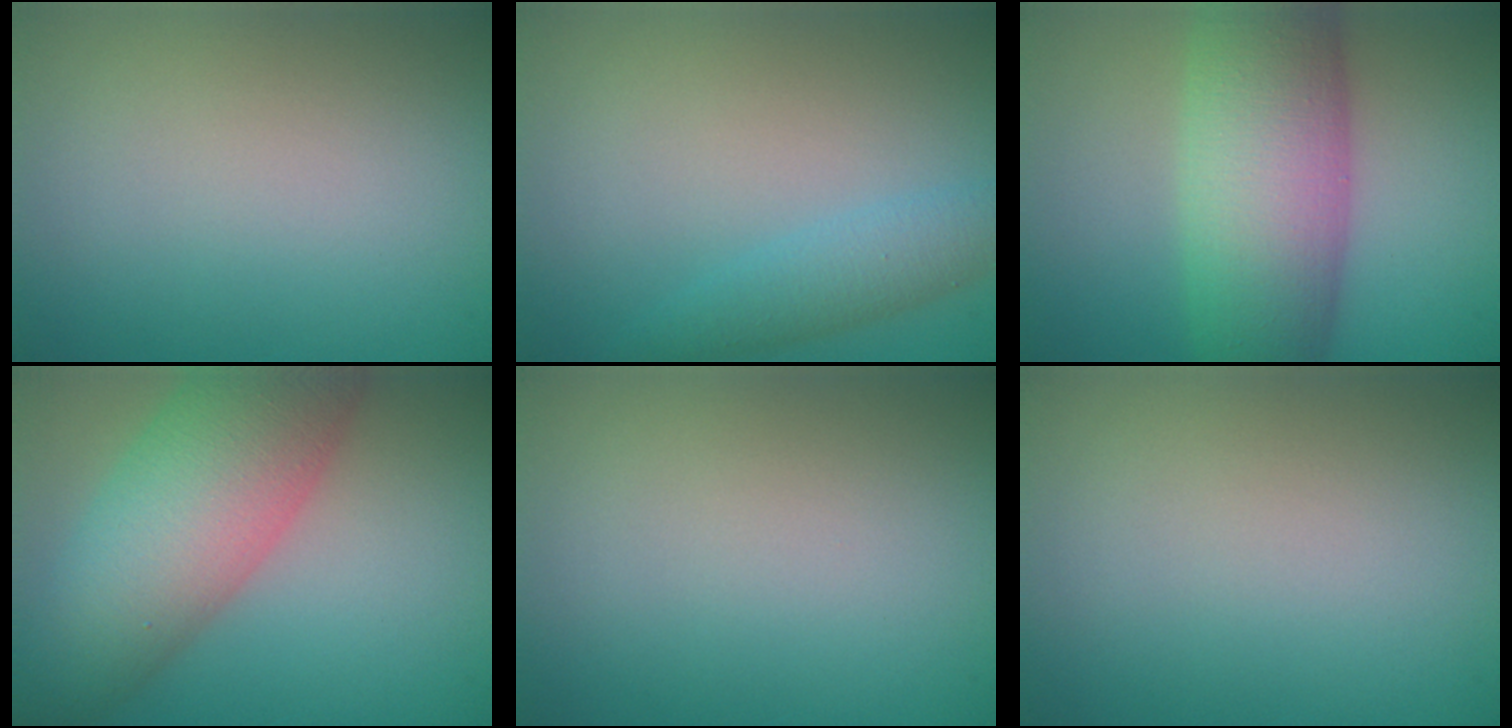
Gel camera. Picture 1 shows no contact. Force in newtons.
{"total": 2.7, "press": 2.7, "slide": 0.0}
{"total": 9.4, "press": 9.4, "slide": 0.1}
{"total": 10.9, "press": 10.9, "slide": 0.4}
{"total": 0.0}
{"total": 0.0}